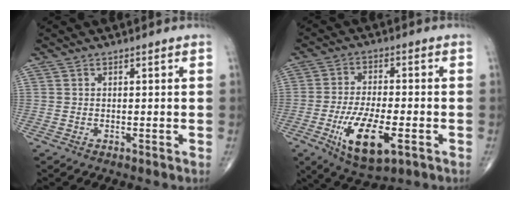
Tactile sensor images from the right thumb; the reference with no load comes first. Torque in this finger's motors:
{"motor_torque": [-0.26, 0.29, 0.84, 0.27, 0.38]}